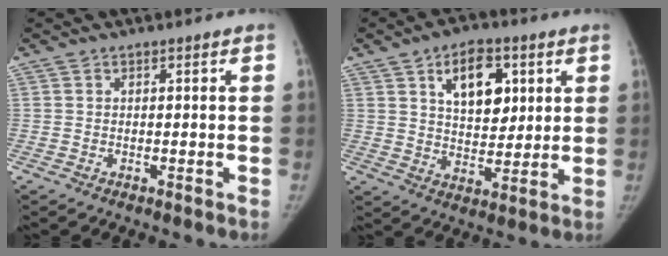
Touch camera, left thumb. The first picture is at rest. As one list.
[{"total": 11.8, "force": [4.6, 7.1, 8.2], "torque": [-0.086, -0.019, 0.075]}]